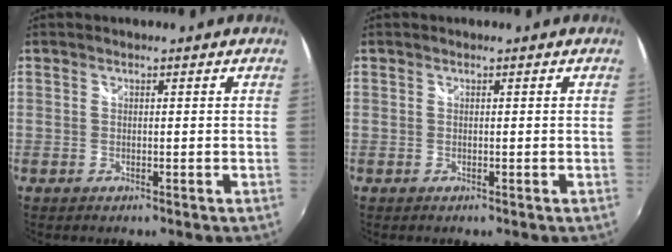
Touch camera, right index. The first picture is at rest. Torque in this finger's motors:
{"motor_torque": [0.00, 0.00, 0.00, 0.00]}